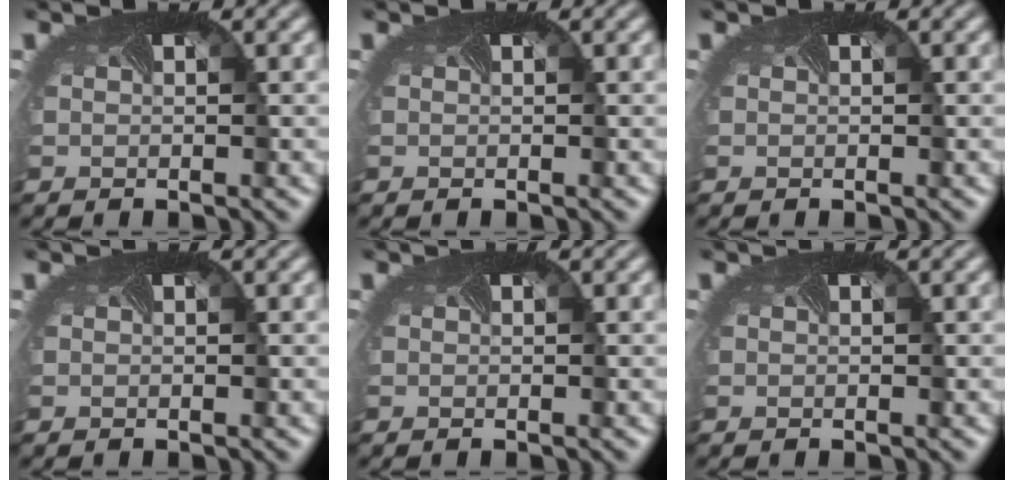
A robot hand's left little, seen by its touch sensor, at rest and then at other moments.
{"total": 0.0}
{"total": 0.0}
{"total": 0.0}
{"total": 0.0}
{"total": 0.0}